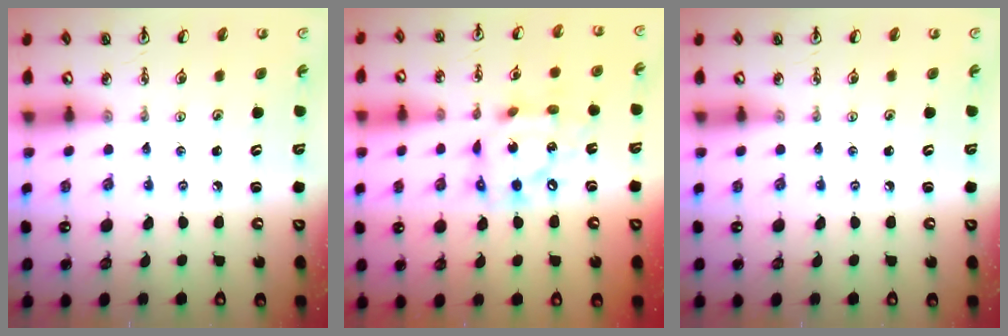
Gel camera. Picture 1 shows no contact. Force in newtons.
{"total": 14.4, "press": 14.3, "slide": 1.5}
{"total": 0.0}